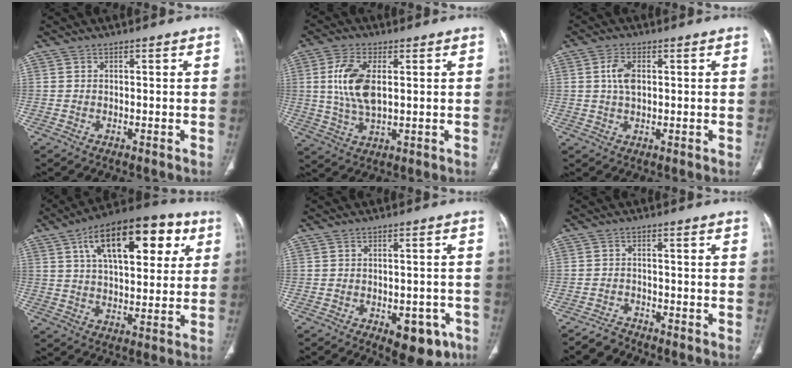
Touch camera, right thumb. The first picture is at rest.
{"total": 10.1, "force": [1.6, 5.0, 8.6], "torque": [-0.184, -0.006, 0.034]}
{"total": 4.5, "force": [0.8, 2.5, 3.6], "torque": [-0.073, 0.000, 0.015]}
{"total": 21.5, "force": [8.3, 10.3, 16.9], "torque": [-0.227, 0.004, 0.127]}
{"total": 9.0, "force": [-4.3, 4.8, 6.3], "torque": [-0.049, 0.018, -0.046]}
{"total": 2.4, "force": [-2.3, 0.8, -0.3], "torque": [0.003, 0.006, -0.043]}